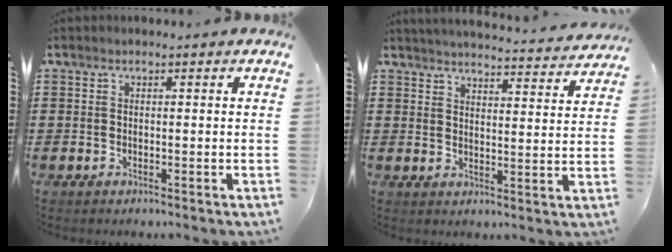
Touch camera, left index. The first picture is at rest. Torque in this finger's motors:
{"motor_torque": [1.43, -0.71, -0.59, -0.21]}